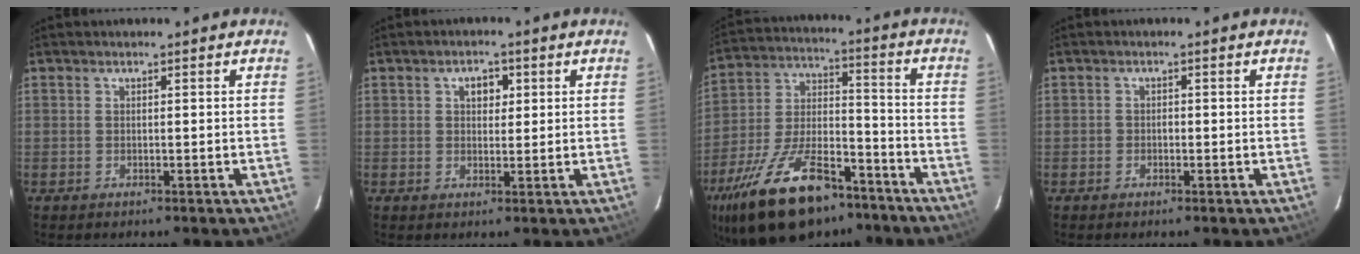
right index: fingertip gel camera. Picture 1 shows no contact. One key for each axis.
{"total": 3.9, "fx": 1.2, "fy": 3.1, "fz": 2.0, "tx": -0.023, "ty": 0.013, "tz": 0.020}
{"total": 23.5, "fx": -15.5, "fy": 10.3, "fz": 14.3, "tx": -0.281, "ty": -0.008, "tz": -0.254}
{"total": 1.0, "fx": -0.4, "fy": 0.8, "fz": 0.3, "tx": -0.004, "ty": 0.003, "tz": -0.007}